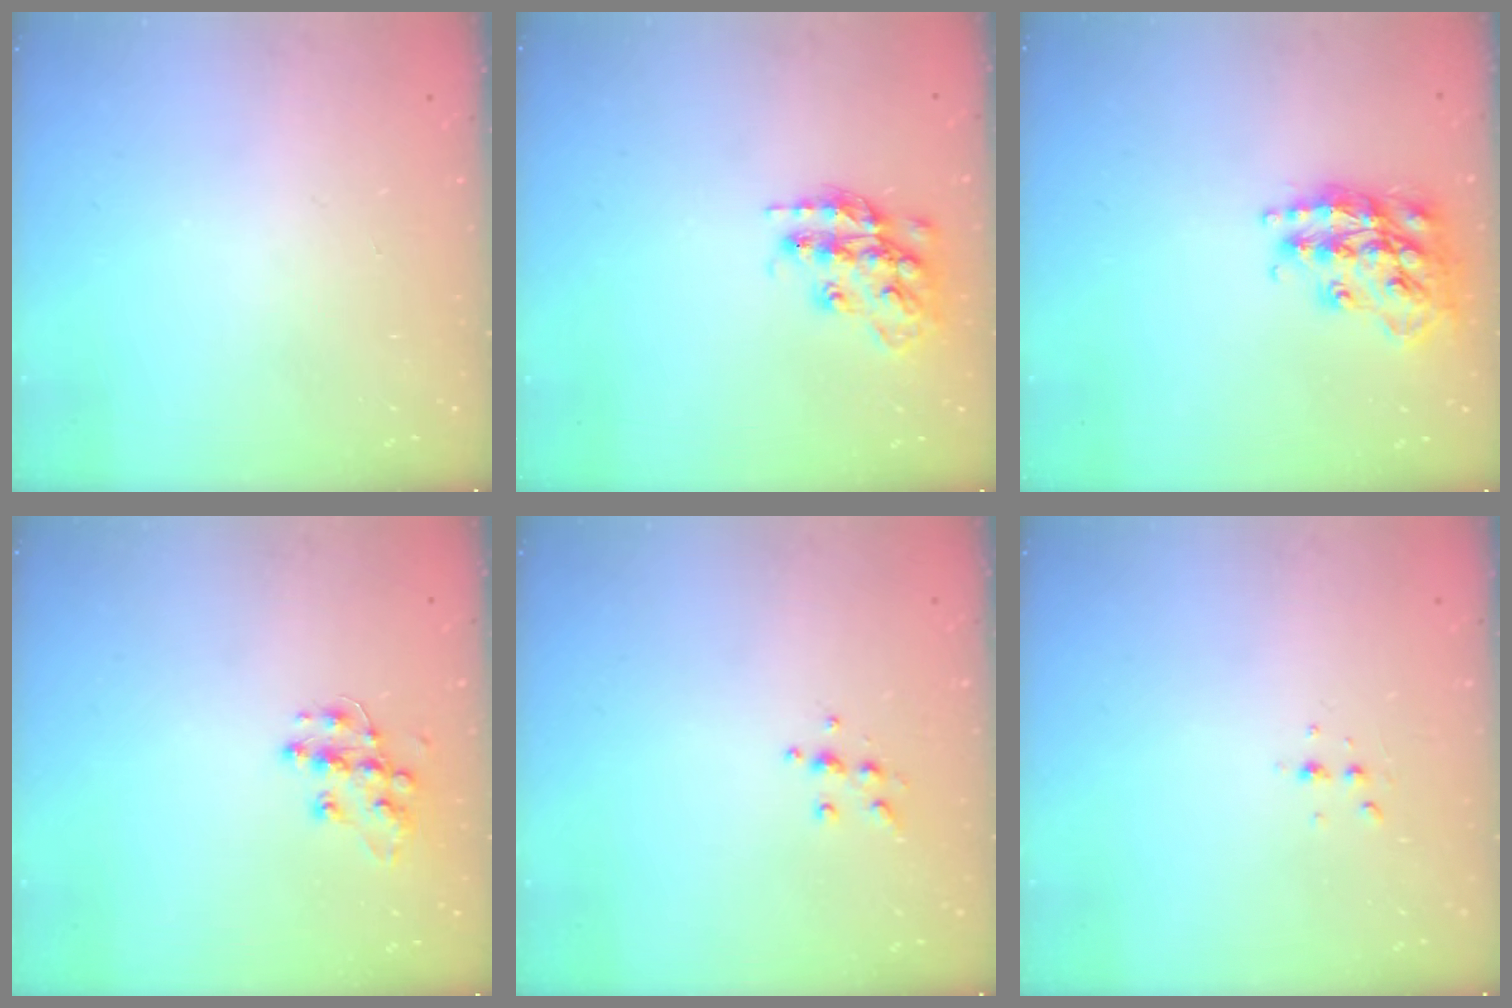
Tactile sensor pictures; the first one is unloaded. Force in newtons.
{"total": 14.9, "press": 14.8, "slide": 0.8}
{"total": 18.4, "press": 18.4, "slide": 1.2}
{"total": 11.3, "press": 11.2, "slide": 0.7}
{"total": 5.7, "press": 5.7, "slide": 0.9}
{"total": 3.1, "press": 3.0, "slide": 0.9}